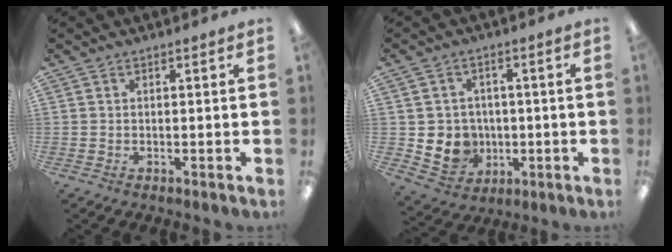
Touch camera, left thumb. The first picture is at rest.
{"total": 7.3, "force": [-0.6, 7.2, 1.4], "torque": [-0.049, 0.007, 0.003]}